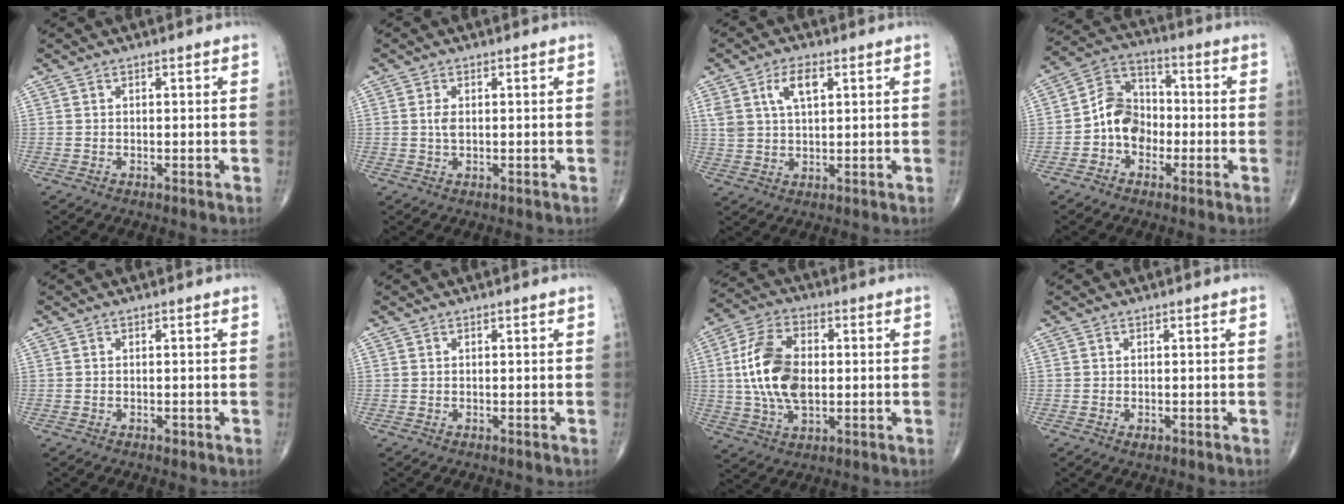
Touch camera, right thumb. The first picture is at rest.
{"total": 2.0, "force": [0.2, 1.1, 1.6], "torque": [-0.035, -0.001, 0.005]}
{"total": 6.7, "force": [2.8, 3.3, 5.0], "torque": [-0.090, -0.004, 0.057]}
{"total": 9.4, "force": [-2.2, 7.5, 5.3], "torque": [-0.068, 0.040, -0.055]}
{"total": 0.6, "force": [-0.3, 0.4, 0.4], "torque": [-0.007, -0.001, -0.005]}
{"total": 0.0}
{"total": 14.2, "force": [0.5, 8.2, 11.6], "torque": [-0.225, 0.011, 0.008]}
{"total": 1.0, "force": [-0.4, 0.6, 0.7], "torque": [-0.011, -0.001, -0.004]}